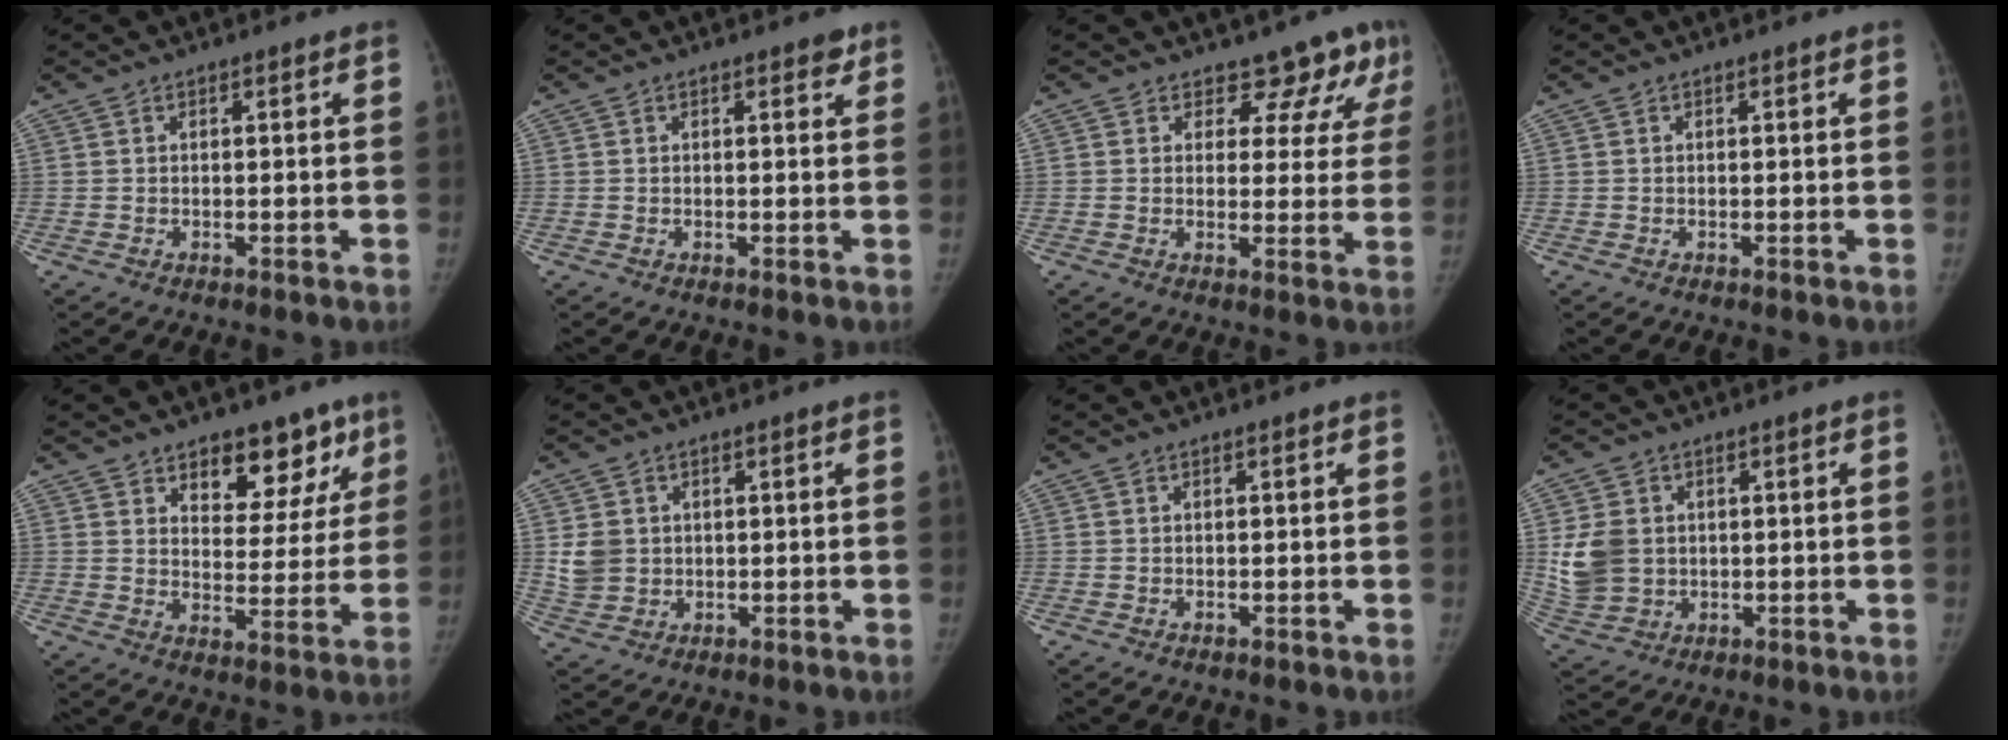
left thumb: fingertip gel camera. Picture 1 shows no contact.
{"total": 1.5, "force": [1.0, 0.8, 0.8], "torque": [0.003, -0.004, 0.008]}
{"total": 8.7, "force": [6.9, 4.9, 2.3], "torque": [0.022, -0.034, 0.061]}
{"total": 0.0}
{"total": 12.2, "force": [7.8, 6.9, 6.3], "torque": [-0.026, -0.042, 0.112]}
{"total": 5.1, "force": [1.0, 4.5, 2.3], "torque": [-0.029, -0.004, 0.029]}
{"total": 0.0}
{"total": 8.7, "force": [1.1, 7.1, 4.8], "torque": [-0.083, -0.003, 0.034]}